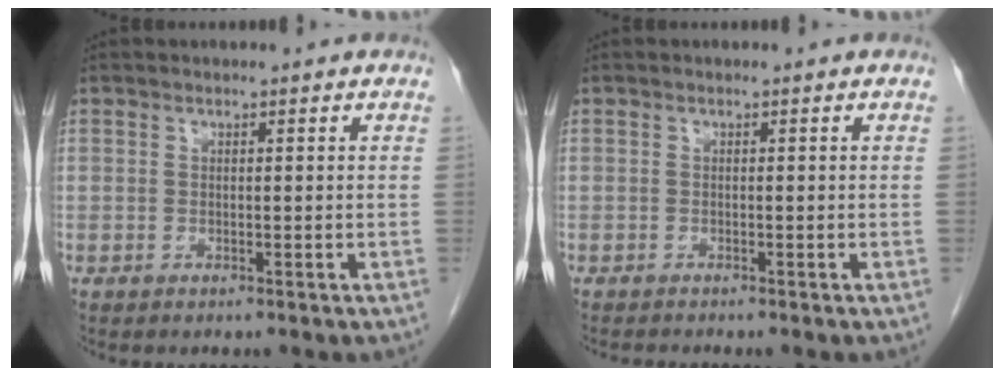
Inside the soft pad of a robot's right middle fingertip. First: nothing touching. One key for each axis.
{"total": 0.9, "fx": -0.8, "fy": -0.3, "fz": 0.1, "tx": -0.008, "ty": -0.004, "tz": -0.015}